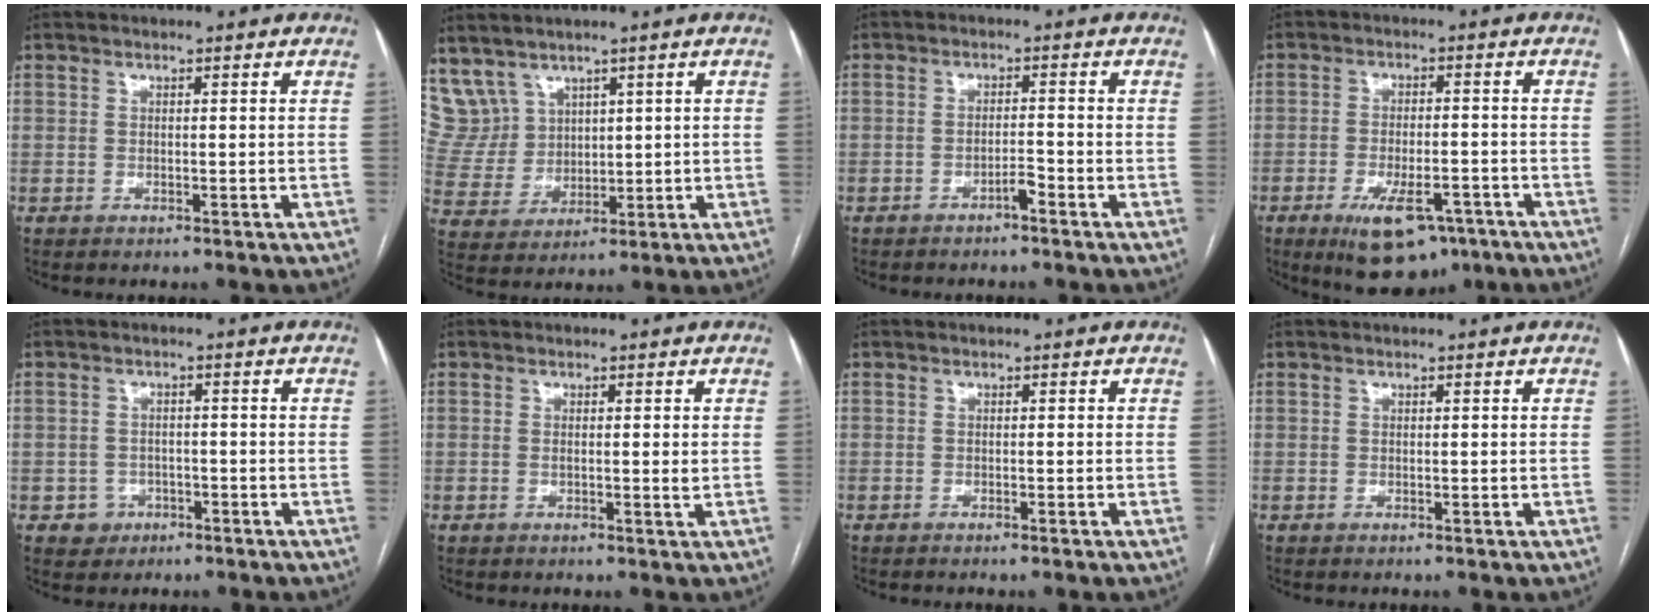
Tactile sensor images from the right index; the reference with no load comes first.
{"total": 7.3, "force": [5.2, 5.1, 0.5], "torque": [-0.026, 0.024, 0.125]}
{"total": 1.9, "force": [-1.4, 0.2, 1.3], "torque": [-0.019, 0.002, -0.024]}
{"total": 10.4, "force": [-6.2, 4.3, 7.2], "torque": [-0.114, -0.009, -0.089]}
{"total": 3.3, "force": [-1.3, 3.1, 0.1], "torque": [0.009, 0.014, -0.016]}
{"total": 1.5, "force": [0.1, 0.1, 1.5], "torque": [-0.025, -0.003, 0.000]}
{"total": 0.5, "force": [-0.3, -0.1, 0.4], "torque": [-0.008, 0.001, -0.005]}
{"total": 0.0}